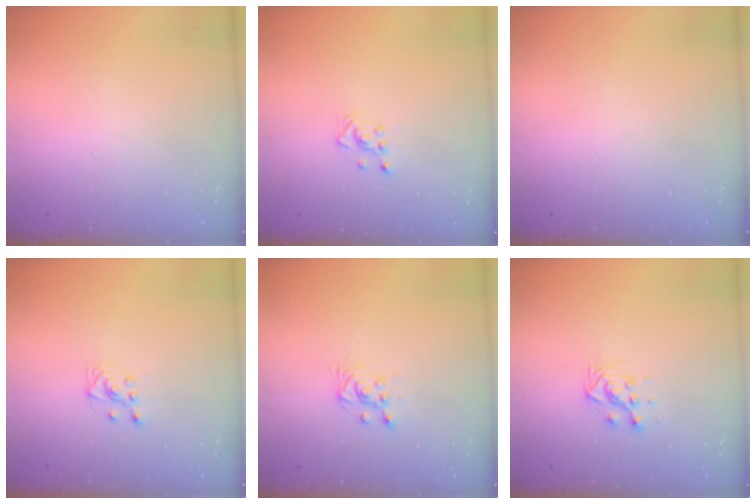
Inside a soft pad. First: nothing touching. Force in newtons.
{"total": 2.4, "press": 2.4, "slide": 0.3}
{"total": 0.0}
{"total": 3.5, "press": 3.1, "slide": 1.6}
{"total": 3.5, "press": 3.5, "slide": 0.4}
{"total": 3.7, "press": 3.7, "slide": 0.1}